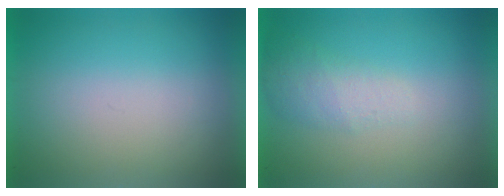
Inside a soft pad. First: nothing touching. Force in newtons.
{"total": 2.2}